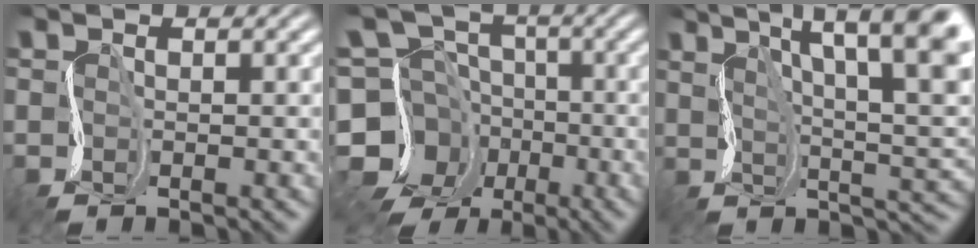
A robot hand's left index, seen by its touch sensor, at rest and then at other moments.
{"total": 10.6, "force": [-3.9, 9.5, 2.7], "torque": [-0.070, -0.005, -0.092]}
{"total": 12.9, "force": [5.8, 3.8, 10.9], "torque": [-0.151, 0.013, 0.085]}